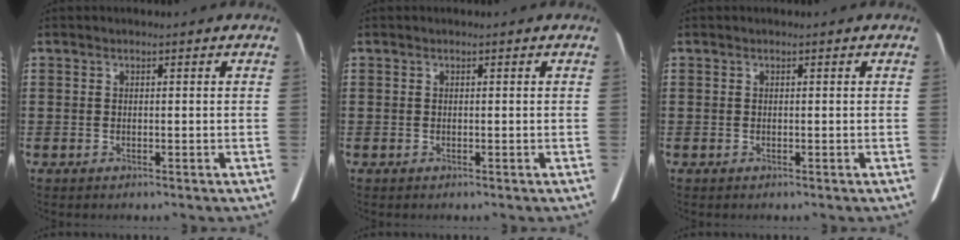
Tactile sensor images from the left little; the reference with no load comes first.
{"total": 0.0}
{"total": 0.0}